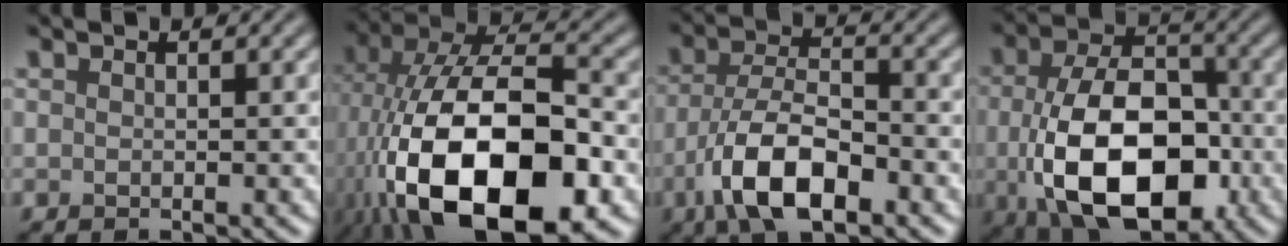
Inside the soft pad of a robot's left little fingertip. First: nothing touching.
{"total": 17.7, "force": [-5.5, 9.0, 14.2], "torque": [-0.267, -0.016, -0.087]}
{"total": 8.0, "force": [-3.7, 3.4, 6.2], "torque": [-0.122, -0.002, -0.078]}
{"total": 12.9, "force": [-2.6, 7.7, 10.0], "torque": [-0.178, -0.030, -0.039]}